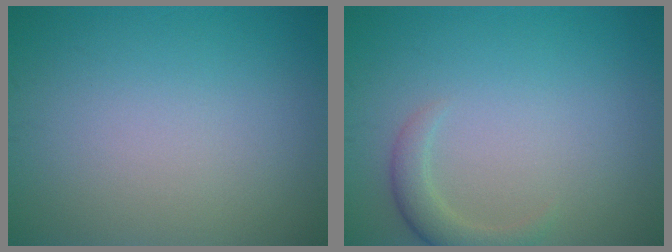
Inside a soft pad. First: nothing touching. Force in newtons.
{"total": 2.2, "press": 2.2, "slide": 0.2}